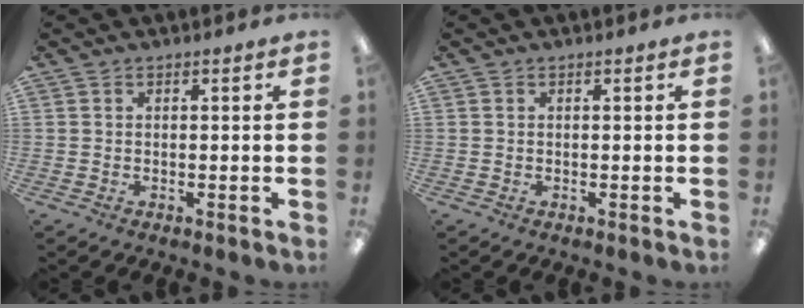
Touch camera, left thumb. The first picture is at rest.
{"total": 0.0}